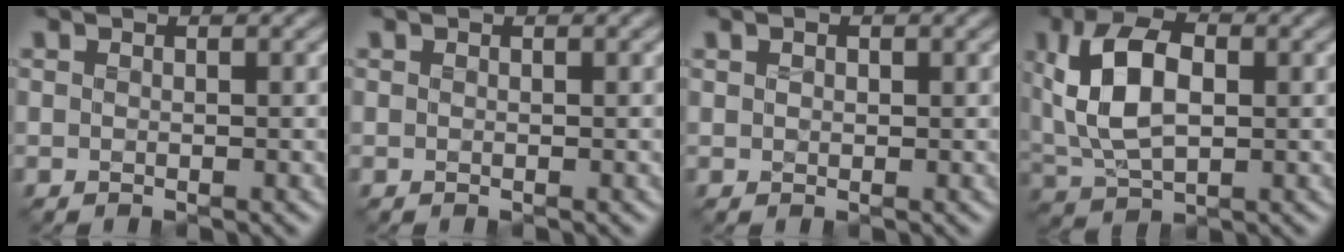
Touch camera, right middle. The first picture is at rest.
{"total": 0.0}
{"total": 1.0, "force": [0.5, 0.7, 0.5], "torque": [-0.011, 0.003, 0.005]}
{"total": 7.8, "force": [0.8, 4.4, 6.4], "torque": [-0.131, 0.009, 0.005]}